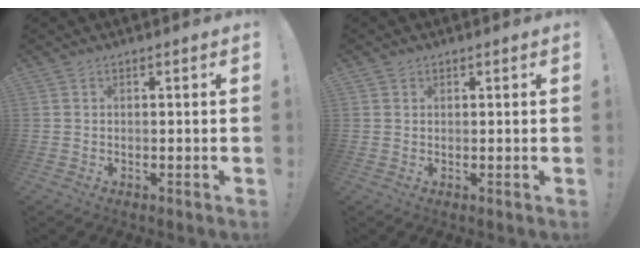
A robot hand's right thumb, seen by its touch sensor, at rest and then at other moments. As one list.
[{"total": 0.9, "force": [0.6, 0.7, 0.1], "torque": [0.007, -0.003, 0.010]}]